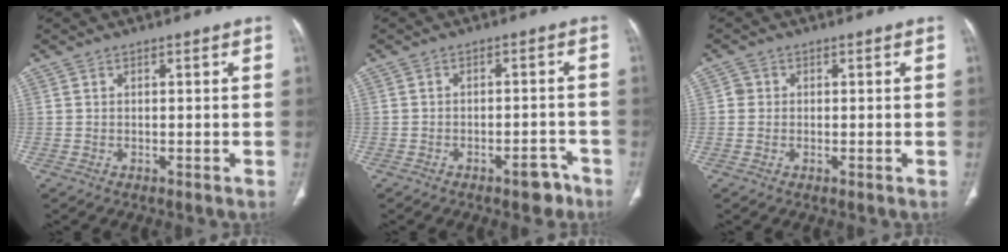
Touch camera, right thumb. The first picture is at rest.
{"total": 4.4, "force": [-3.0, 2.1, 2.4], "torque": [-0.014, 0.026, -0.035]}
{"total": 1.5, "force": [0.1, 1.4, 0.3], "torque": [0.002, 0.004, -0.001]}